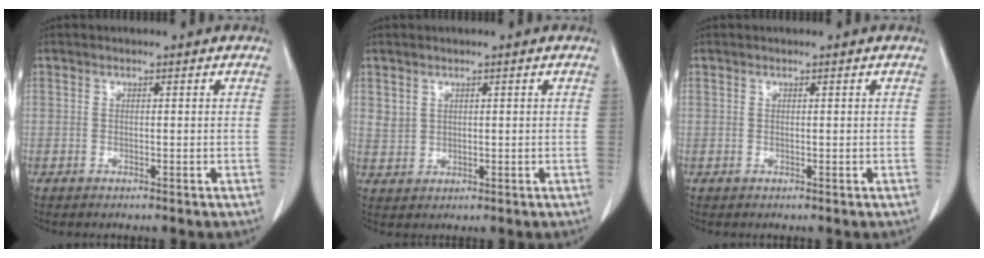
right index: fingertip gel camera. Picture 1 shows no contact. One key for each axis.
{"total": 2.3, "fx": 1.2, "fy": 1.9, "fz": 0.5, "tx": -0.004, "ty": -0.002, "tz": 0.027}
{"total": 0.0}